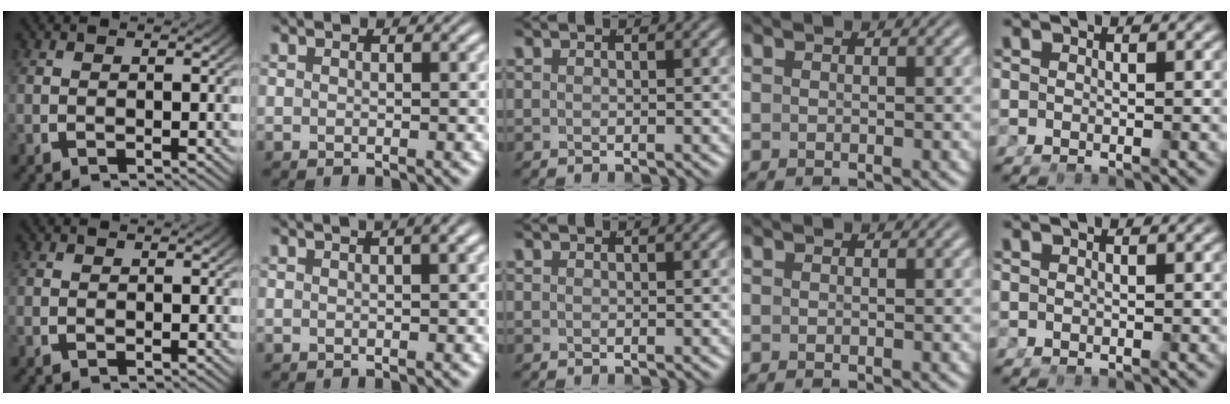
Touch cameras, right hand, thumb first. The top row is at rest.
{"index": {"total": 2.0, "force": [0.8, 0.2, 1.8], "torque": [-0.011, 0.016, 0.009]}}